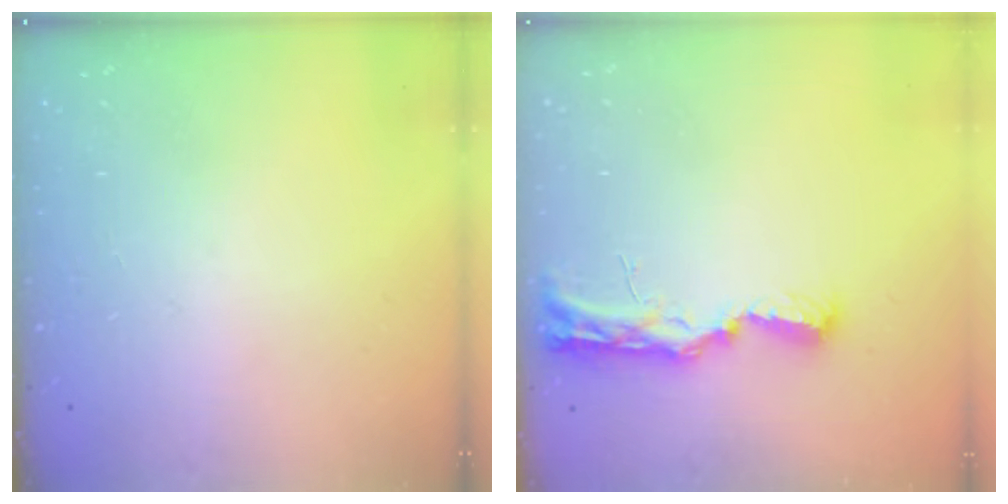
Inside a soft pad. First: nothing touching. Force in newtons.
{"total": 8.8, "press": 8.7, "slide": 0.9}